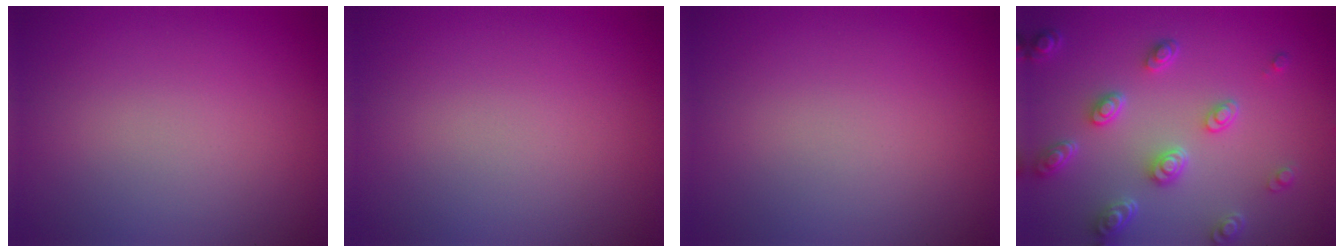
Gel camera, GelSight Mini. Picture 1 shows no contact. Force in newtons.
{"total": 0.0}
{"total": 0.0}
{"total": 4.6, "press": 3.6, "slide": 2.8}